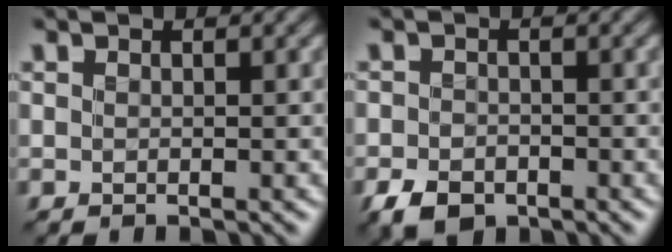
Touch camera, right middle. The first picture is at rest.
{"total": 3.1, "force": [-2.1, 1.9, 1.4], "torque": [-0.025, -0.006, -0.044]}